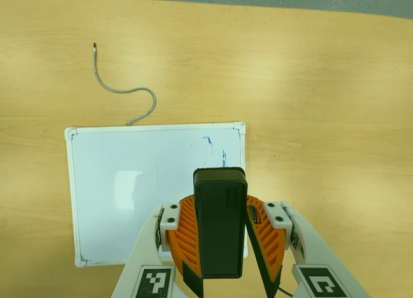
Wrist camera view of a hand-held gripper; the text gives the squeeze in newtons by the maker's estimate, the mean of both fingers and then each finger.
{"total": 8.0, "left": 7.8, "right": 8.2}